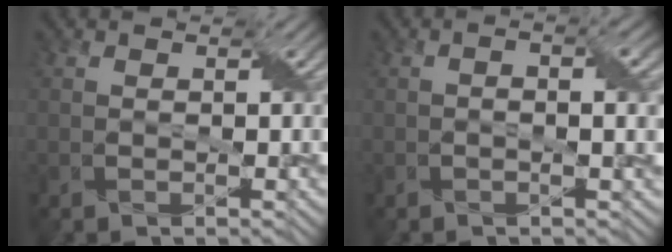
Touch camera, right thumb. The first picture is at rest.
{"total": 2.8, "force": [0.0, 0.6, 2.8], "torque": [-0.048, 0.004, 0.000]}